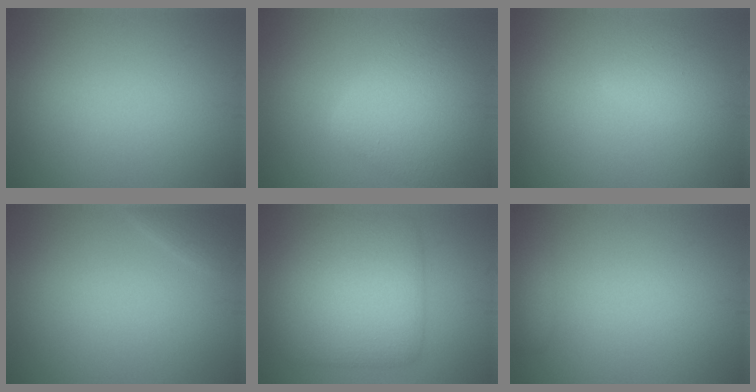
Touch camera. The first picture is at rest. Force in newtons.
{"total": 5.6, "press": 5.6, "slide": 0.3}
{"total": 2.7, "press": 2.7, "slide": 0.2}
{"total": 1.1, "press": 1.1, "slide": 0.1}
{"total": 8.2, "press": 8.2, "slide": 0.2}
{"total": 1.9, "press": 1.9, "slide": 0.1}